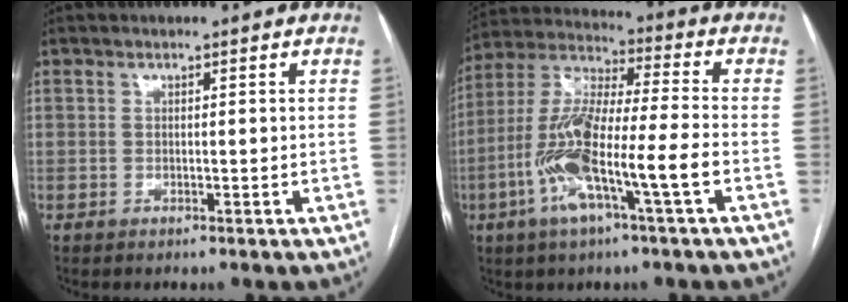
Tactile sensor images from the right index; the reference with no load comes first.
{"total": 14.9, "force": [-5.1, 1.0, 14.0], "torque": [-0.285, 0.001, -0.100]}